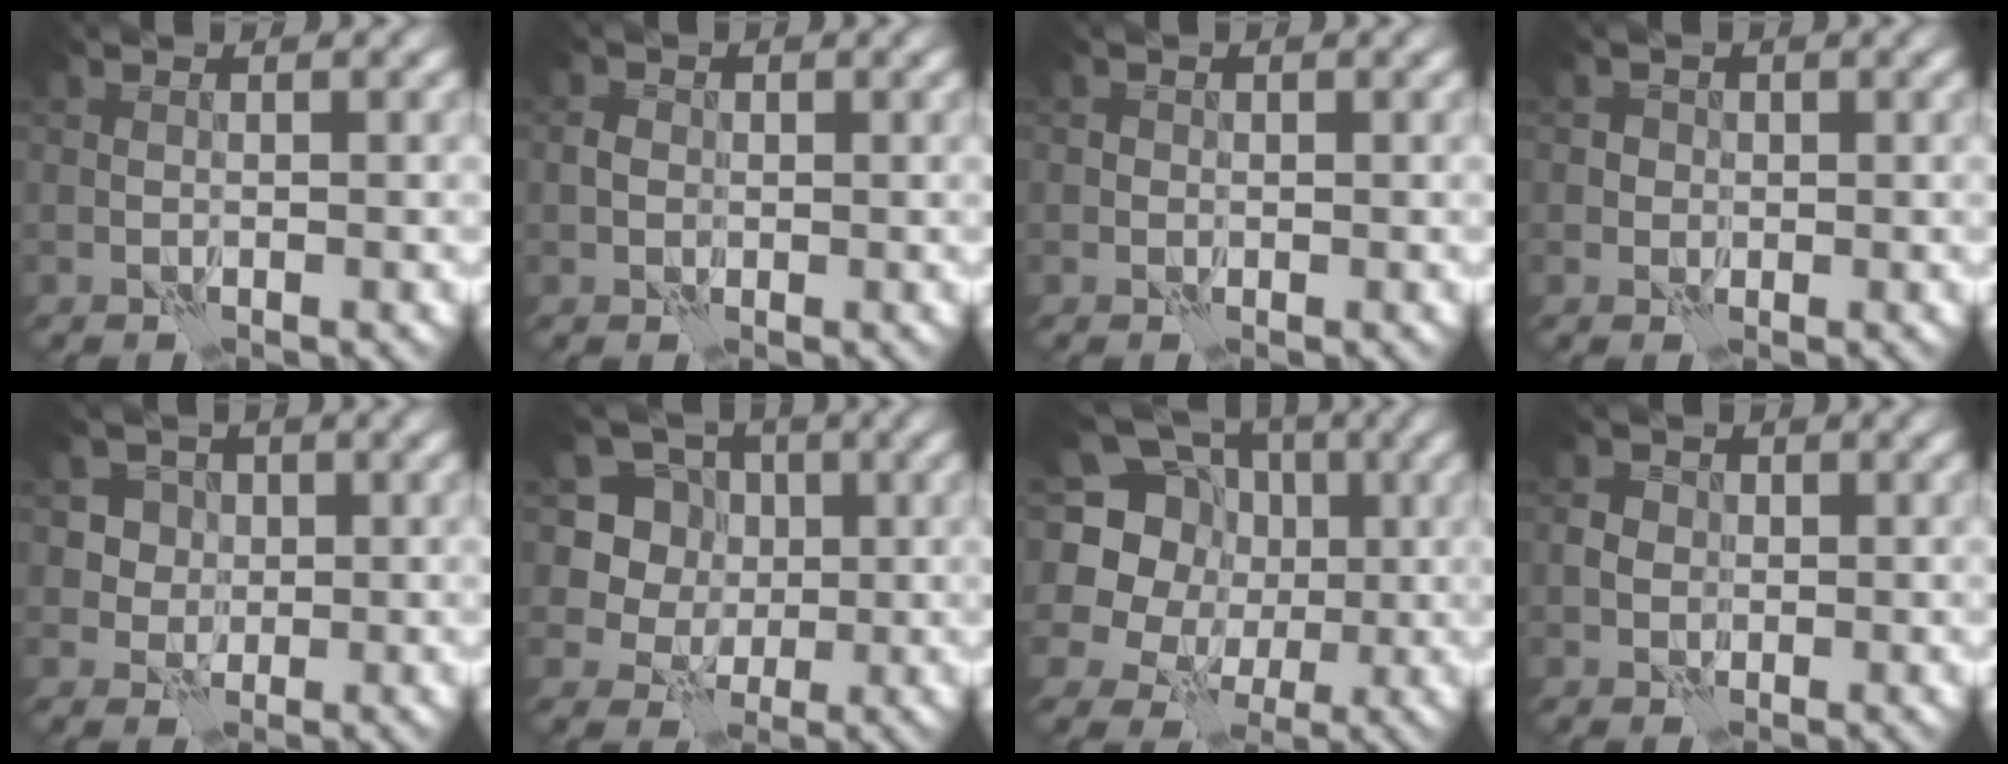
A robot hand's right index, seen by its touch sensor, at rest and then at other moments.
{"total": 1.3, "force": [0.0, 1.2, 0.5], "torque": [-0.006, 0.002, -0.007]}
{"total": 0.6, "force": [0.1, 0.6, 0.0], "torque": [0.004, -0.002, -0.003]}
{"total": 1.6, "force": [0.4, 1.5, 0.4], "torque": [0.008, 0.003, 0.002]}
{"total": 4.2, "force": [1.5, 3.6, 1.4], "torque": [-0.021, 0.001, 0.024]}
{"total": 6.7, "force": [1.7, 6.0, 2.5], "torque": [-0.045, 0.006, 0.019]}
{"total": 16.9, "force": [4.2, 14.8, 7.1], "torque": [-0.164, 0.034, 0.048]}
{"total": 1.8, "force": [-0.1, 1.7, 0.6], "torque": [-0.007, 0.001, -0.005]}